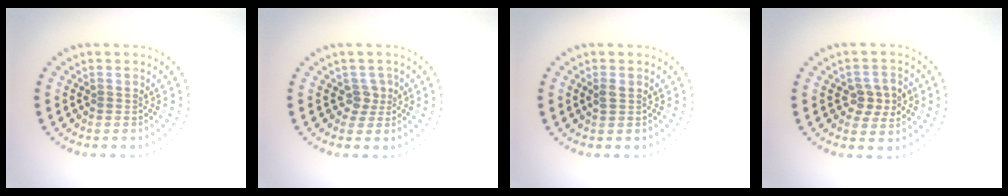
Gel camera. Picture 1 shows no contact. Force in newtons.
{"total": 1.4, "press": 1.0, "slide": 1.0}
{"total": 0.8, "press": 0.8, "slide": 0.2}
{"total": 2.9, "press": 2.8, "slide": 0.7}